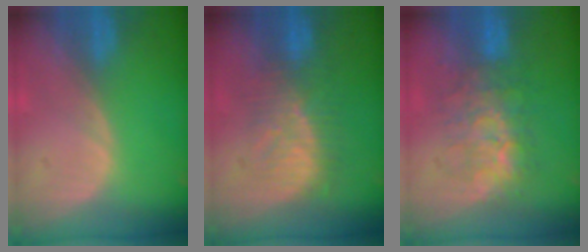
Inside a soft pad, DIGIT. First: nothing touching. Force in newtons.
{"total": 8.1, "press": 7.9, "slide": 1.7}
{"total": 7.8, "press": 7.7, "slide": 1.4}